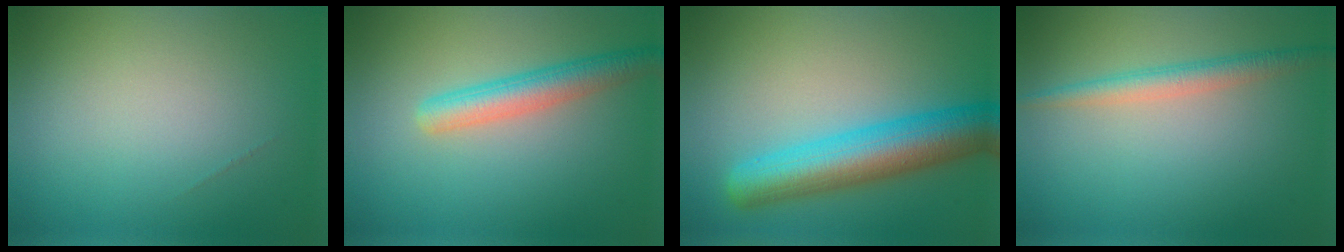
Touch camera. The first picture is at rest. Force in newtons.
{"total": 3.6, "press": 3.6, "slide": 0.1}
{"total": 7.8, "press": 7.8, "slide": 0.2}
{"total": 2.5, "press": 2.5, "slide": 0.1}